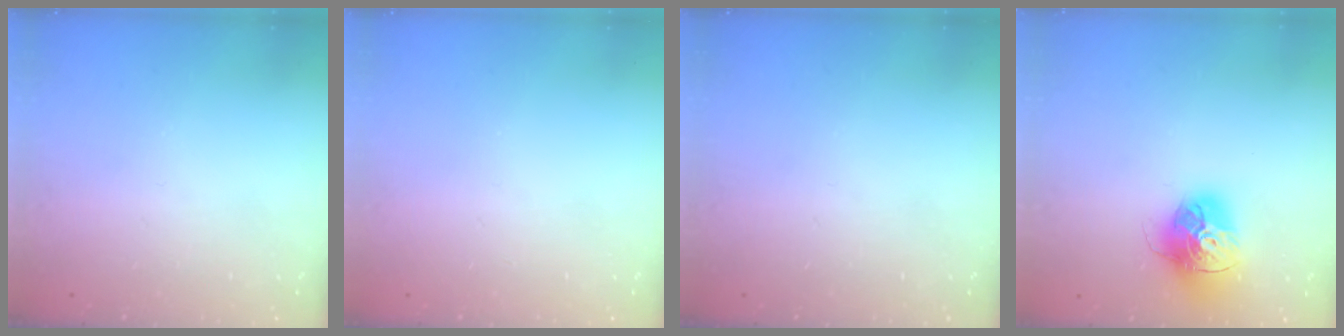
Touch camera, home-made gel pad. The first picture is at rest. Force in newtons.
{"total": 0.0}
{"total": 0.0}
{"total": 16.0, "press": 16.0, "slide": 1.7}